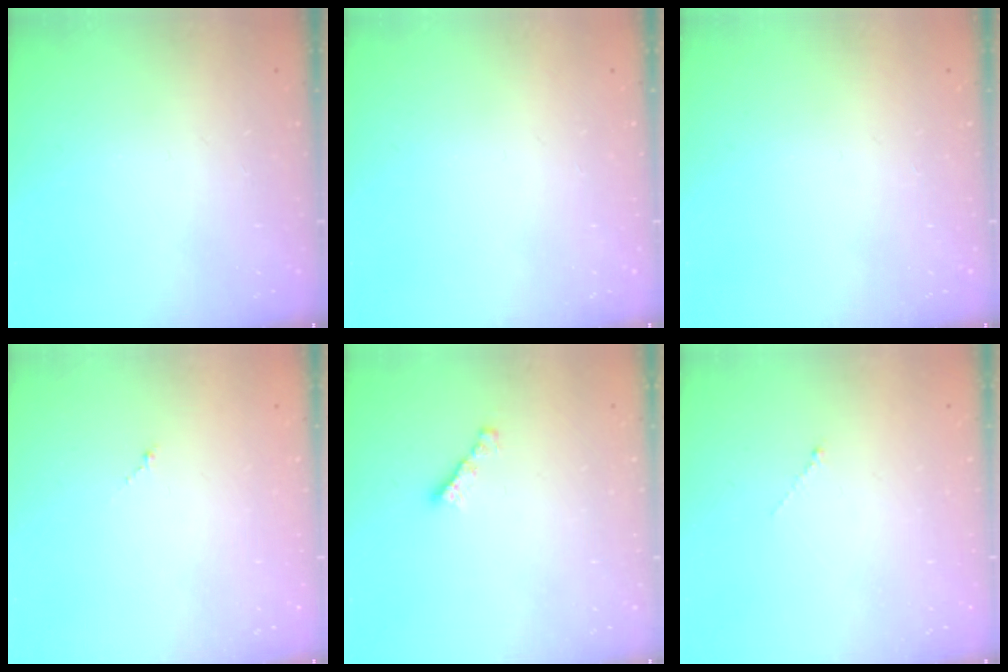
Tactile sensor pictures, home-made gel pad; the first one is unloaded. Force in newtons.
{"total": 0.0}
{"total": 0.0}
{"total": 0.0}
{"total": 3.0, "press": 3.0, "slide": 0.1}
{"total": 0.0}